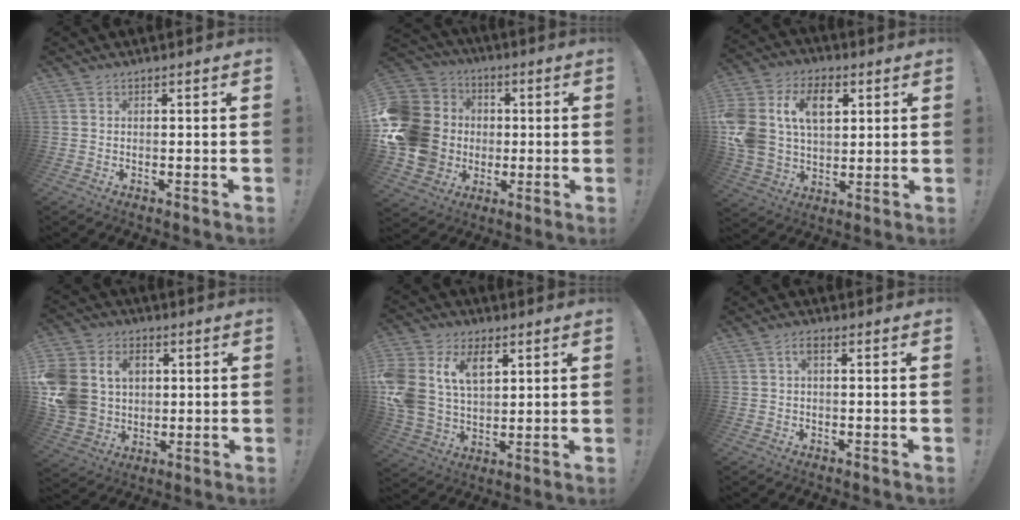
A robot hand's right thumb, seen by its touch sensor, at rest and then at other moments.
{"total": 19.7, "force": [-1.1, 17.1, 9.8], "torque": [-0.202, 0.017, 0.016]}
{"total": 18.1, "force": [5.8, 12.9, 11.2], "torque": [-0.204, -0.020, 0.104]}
{"total": 15.4, "force": [2.6, 12.9, 8.1], "torque": [-0.155, -0.004, 0.057]}
{"total": 16.5, "force": [6.3, 11.6, 10.0], "torque": [-0.201, -0.026, 0.119]}
{"total": 2.4, "force": [0.1, 0.8, 2.3], "torque": [-0.048, 0.009, 0.000]}